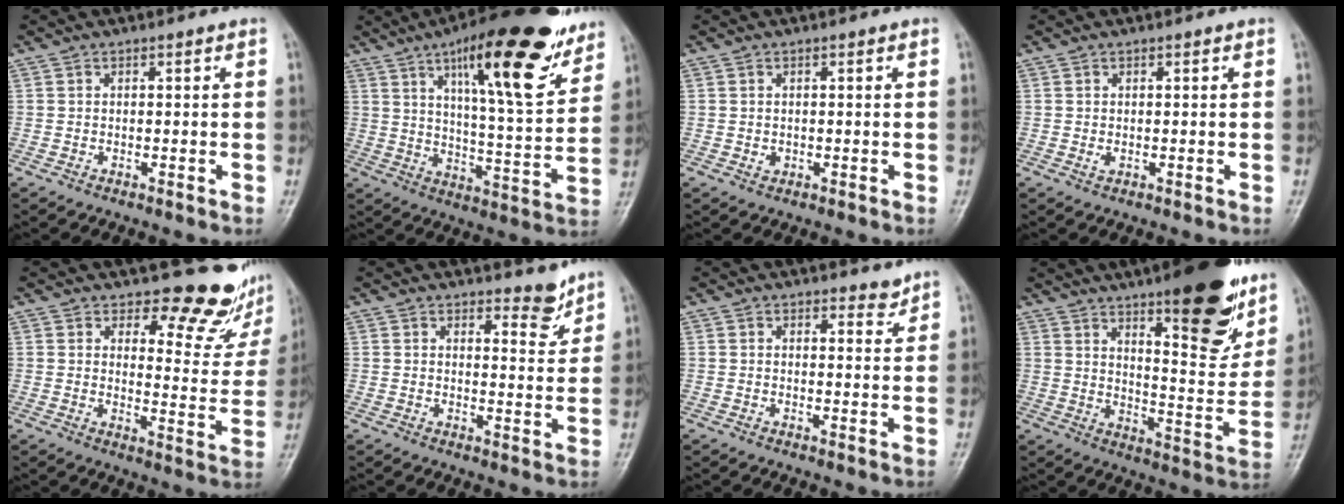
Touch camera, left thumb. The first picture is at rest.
{"total": 22.8, "force": [13.2, 6.0, 17.6], "torque": [-0.233, -0.050, 0.203]}
{"total": 1.1, "force": [0.1, 0.8, 0.7], "torque": [-0.005, 0.001, 0.006]}
{"total": 1.2, "force": [0.2, 0.6, 1.0], "torque": [-0.016, 0.003, 0.008]}
{"total": 13.2, "force": [11.2, 5.2, 4.8], "torque": [-0.013, -0.101, 0.126]}
{"total": 4.3, "force": [3.6, 1.5, 1.8], "torque": [-0.005, -0.031, 0.049]}
{"total": 2.3, "force": [2.1, 0.9, 0.7], "torque": [0.006, -0.016, 0.026]}
{"total": 19.4, "force": [12.2, 5.5, 14.1], "torque": [-0.154, -0.071, 0.182]}